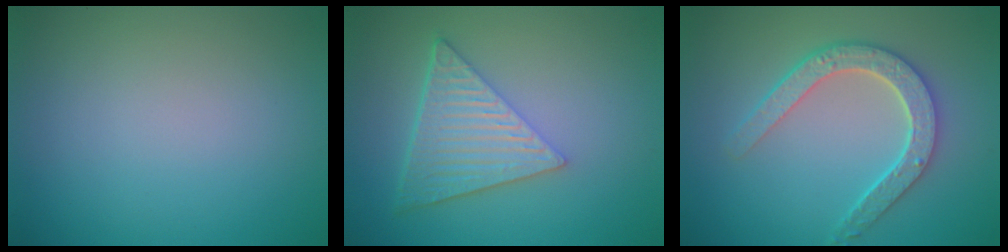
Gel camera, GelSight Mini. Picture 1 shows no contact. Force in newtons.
{"total": 6.5, "press": 4.5, "slide": 4.7}
{"total": 4.5, "press": 3.7, "slide": 2.6}